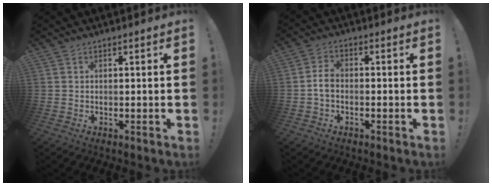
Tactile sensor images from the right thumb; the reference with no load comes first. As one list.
[{"total": 4.1, "force": [-0.9, 2.5, 3.2], "torque": [-0.067, 0.006, -0.017]}]